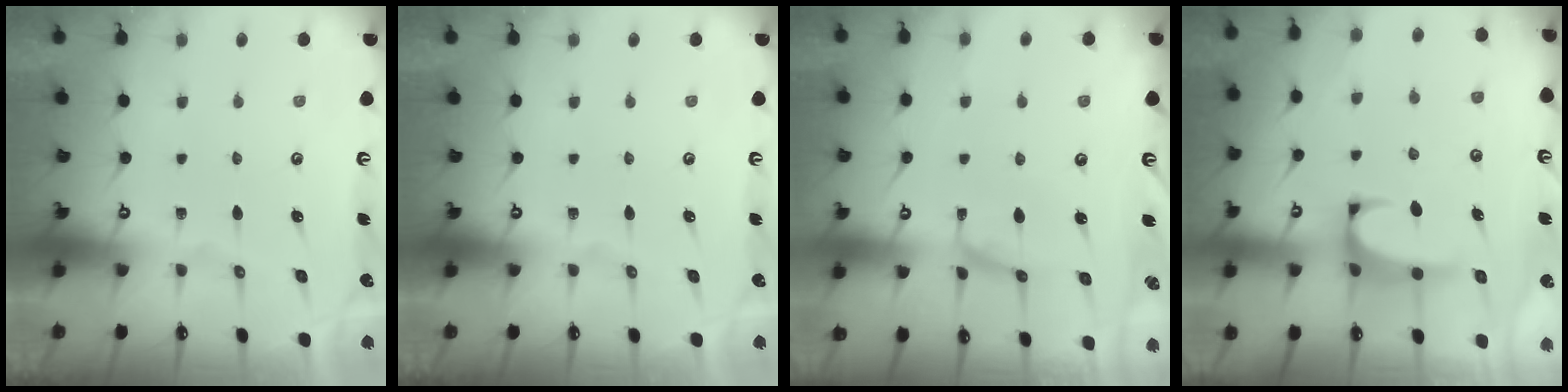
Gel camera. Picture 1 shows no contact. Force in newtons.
{"total": 0.0}
{"total": 1.5, "press": 1.3, "slide": 0.5}
{"total": 1.6, "press": 1.4, "slide": 0.8}